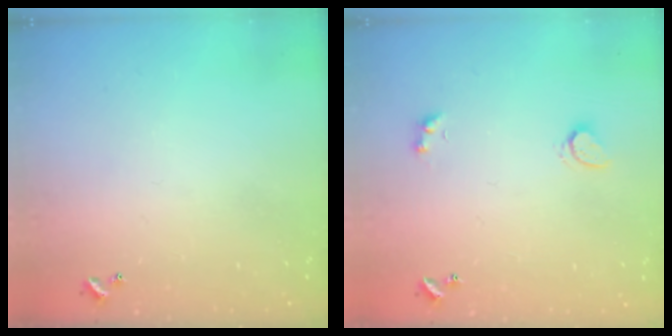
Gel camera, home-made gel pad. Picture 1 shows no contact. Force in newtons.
{"total": 2.7, "press": 2.1, "slide": 1.6}